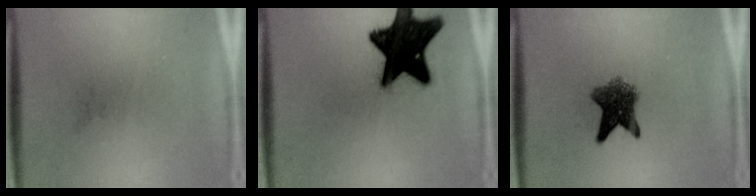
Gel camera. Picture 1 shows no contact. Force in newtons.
{"total": 17.4}
{"total": 6.3}